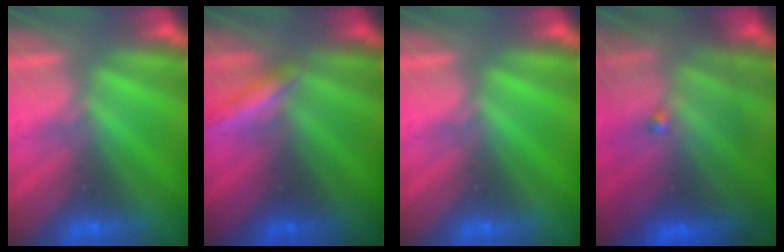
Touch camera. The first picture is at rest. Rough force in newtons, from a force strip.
{"total": 1.9}
{"total": 0.0}
{"total": 7.4}